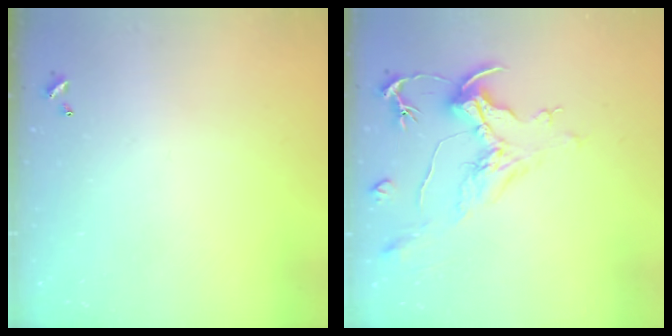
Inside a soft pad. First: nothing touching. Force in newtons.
{"total": 2.2, "press": 1.7, "slide": 1.3}